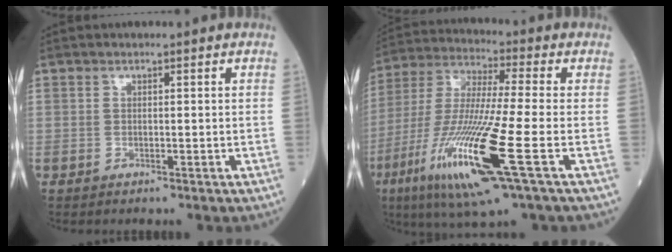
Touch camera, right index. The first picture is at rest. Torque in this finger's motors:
{"motor_torque": [1.59, -0.55, 1.05, 0.21]}